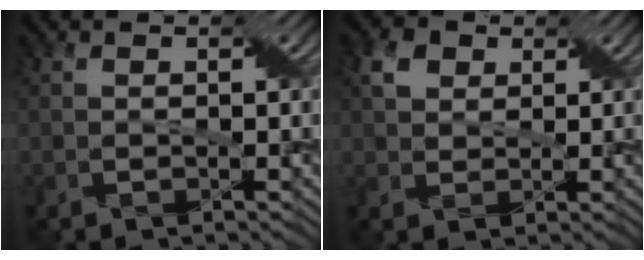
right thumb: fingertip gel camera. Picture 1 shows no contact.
{"total": 3.4, "force": [1.6, 2.5, 1.6], "torque": [-0.039, 0.006, 0.027]}